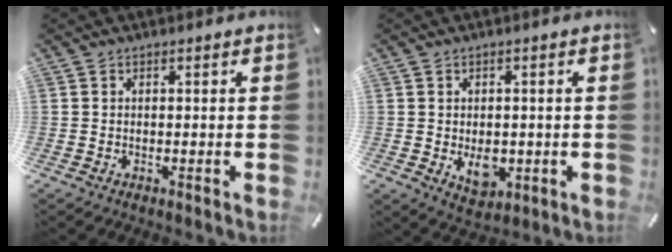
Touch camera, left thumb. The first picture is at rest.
{"total": 6.0, "force": [-0.9, 4.5, 3.8], "torque": [-0.045, -0.003, -0.012]}